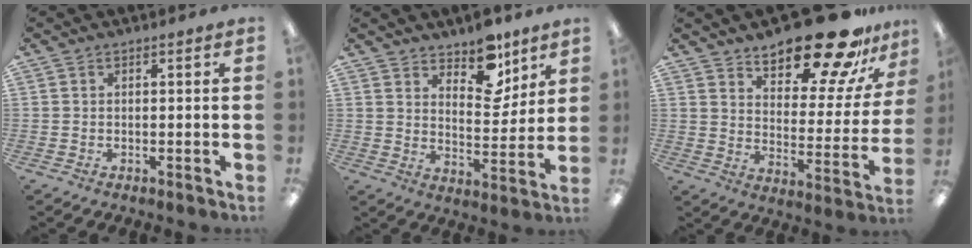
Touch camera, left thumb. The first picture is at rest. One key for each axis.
{"total": 10.9, "fx": 8.5, "fy": 5.2, "fz": 4.4, "tx": -0.046, "ty": -0.059, "tz": 0.150}
{"total": 21.2, "fx": 17.3, "fy": 7.0, "fz": 10.0, "tx": -0.134, "ty": -0.124, "tz": 0.288}